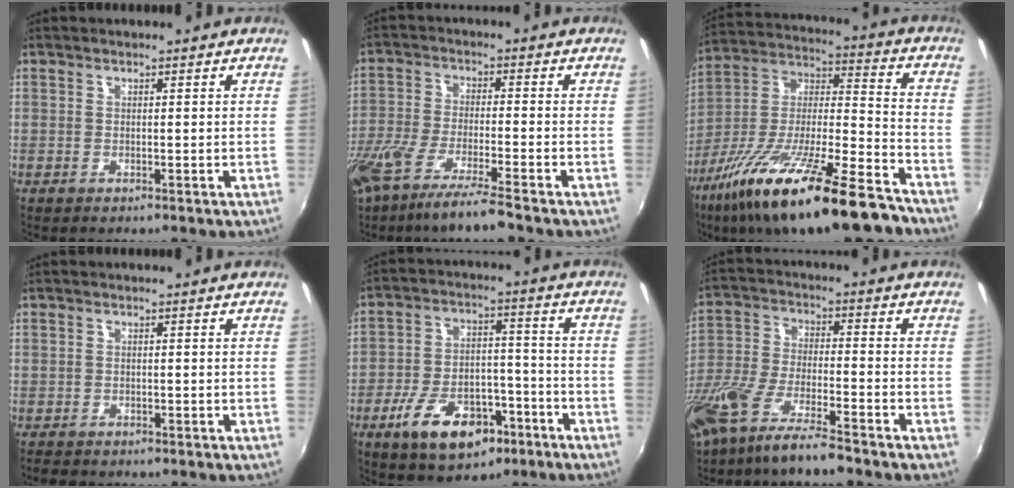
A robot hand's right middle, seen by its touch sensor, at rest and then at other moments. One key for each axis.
{"total": 11.9, "fx": -9.0, "fy": 0.5, "fz": 7.7, "tx": -0.161, "ty": -0.042, "tz": -0.162}
{"total": 26.1, "fx": -17.3, "fy": 5.6, "fz": 18.7, "tx": -0.327, "ty": -0.040, "tz": -0.288}
{"total": 1.8, "fx": -1.5, "fy": 1.0, "fz": 0.2, "tx": -0.011, "ty": -0.004, "tz": -0.026}
{"total": 14.9, "fx": -8.3, "fy": 8.0, "fz": 9.5, "tx": -0.191, "ty": 0.006, "tz": -0.126}
{"total": 13.8, "fx": -10.2, "fy": 2.5, "fz": 8.9, "tx": -0.189, "ty": -0.034, "tz": -0.192}